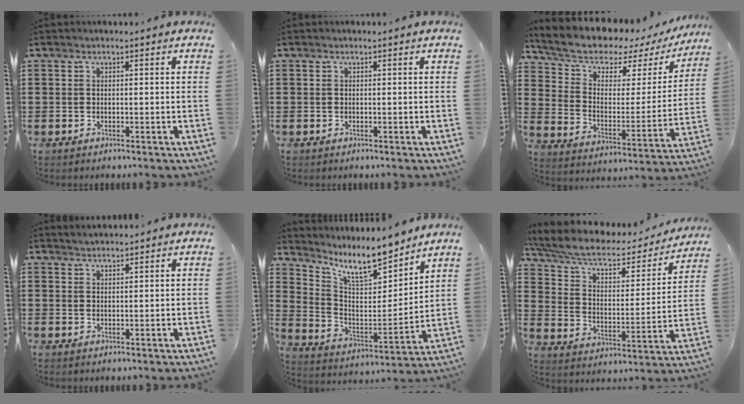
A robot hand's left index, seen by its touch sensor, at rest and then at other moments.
{"total": 0.0}
{"total": 7.8, "force": [6.6, 2.9, 2.8], "torque": [-0.094, -0.045, 0.115]}
{"total": 1.5, "force": [1.5, 0.0, 0.0], "torque": [-0.004, 0.003, 0.030]}
{"total": 11.0, "force": [9.2, 2.6, 5.5], "torque": [-0.125, -0.057, 0.160]}
{"total": 8.3, "force": [5.8, 3.2, 5.0], "torque": [-0.119, -0.031, 0.099]}